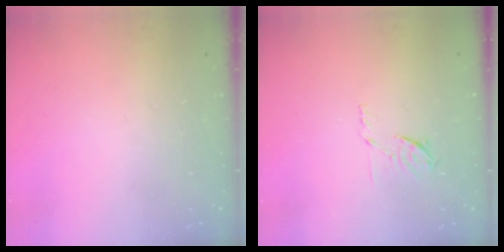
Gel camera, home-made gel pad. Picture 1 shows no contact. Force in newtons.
{"total": 5.2, "press": 5.1, "slide": 0.9}